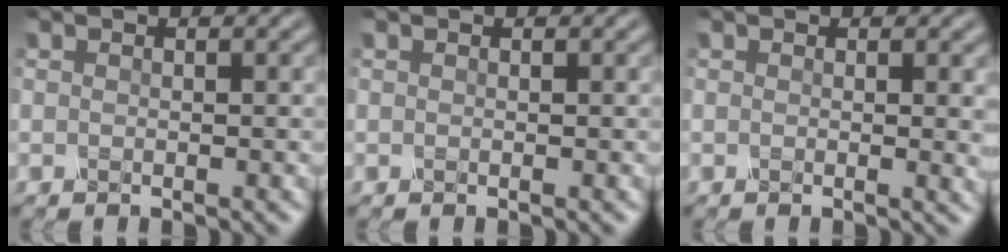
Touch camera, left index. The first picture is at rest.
{"total": 0.0}
{"total": 2.1, "force": [0.2, 0.7, 2.0], "torque": [-0.016, 0.000, 0.001]}